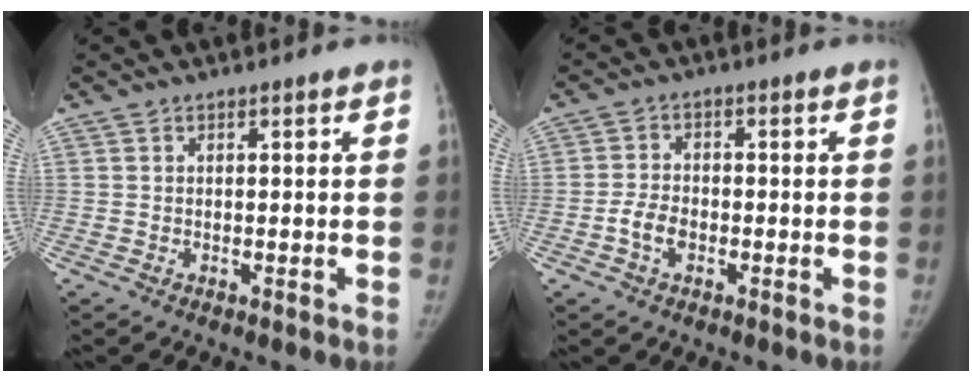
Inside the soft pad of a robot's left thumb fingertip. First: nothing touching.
{"total": 4.1, "force": [-1.5, 2.7, 2.7], "torque": [-0.049, 0.014, -0.030]}